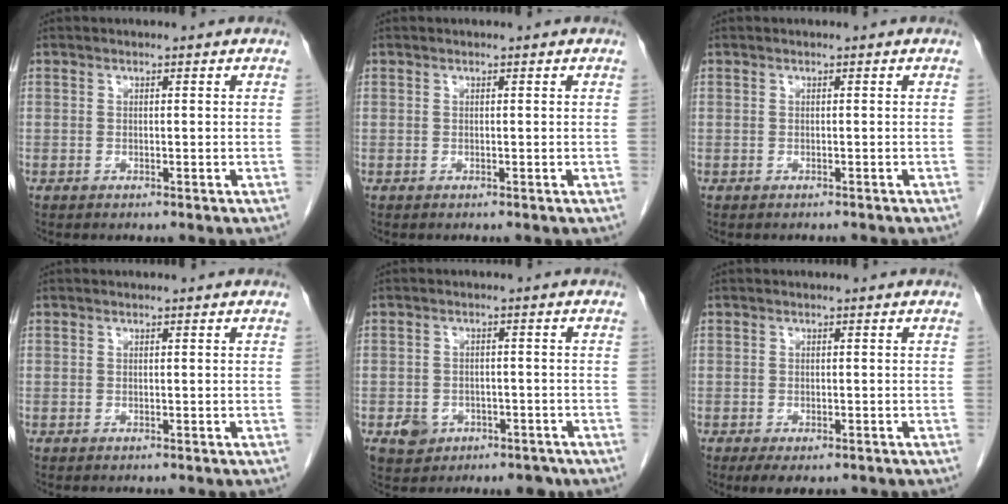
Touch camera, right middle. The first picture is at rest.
{"total": 0.5, "force": [0.3, -0.3, -0.4], "torque": [0.001, -0.001, 0.001]}
{"total": 1.9, "force": [-1.8, 0.3, 0.3], "torque": [-0.010, -0.004, -0.022]}
{"total": 0.5, "force": [0.3, -0.3, -0.4], "torque": [0.001, -0.001, 0.002]}
{"total": 5.1, "force": [-2.7, 3.9, 1.8], "torque": [-0.019, 0.007, -0.031]}
{"total": 3.5, "force": [-2.4, 1.6, 2.0], "torque": [-0.030, -0.008, -0.033]}